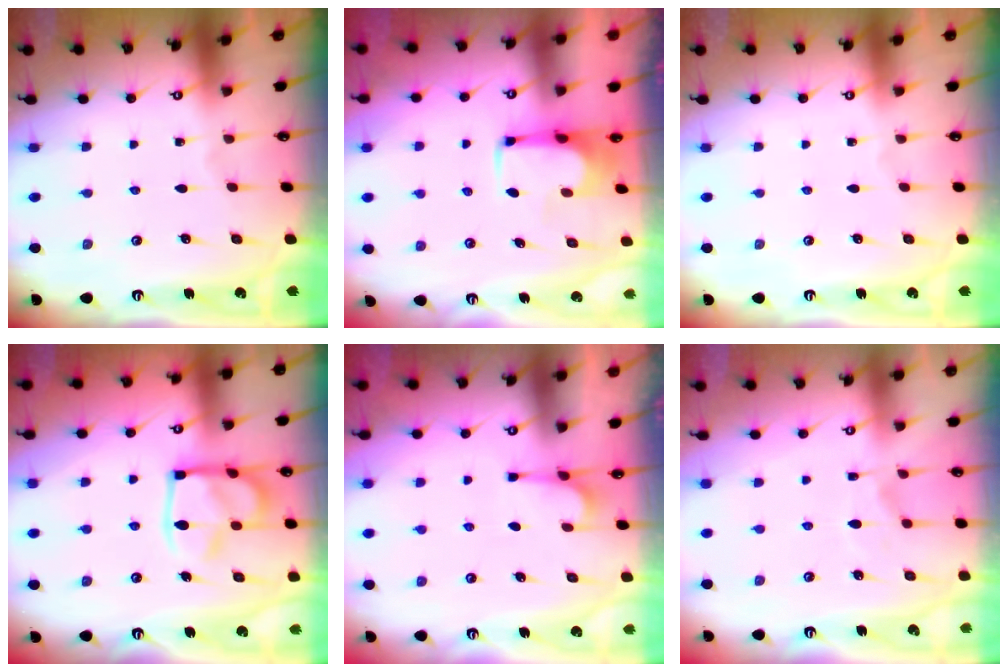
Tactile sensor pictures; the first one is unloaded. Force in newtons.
{"total": 1.3, "press": 1.2, "slide": 0.5}
{"total": 0.0}
{"total": 14.3, "press": 14.2, "slide": 1.5}
{"total": 2.8, "press": 2.7, "slide": 0.8}
{"total": 5.2, "press": 5.0, "slide": 1.3}